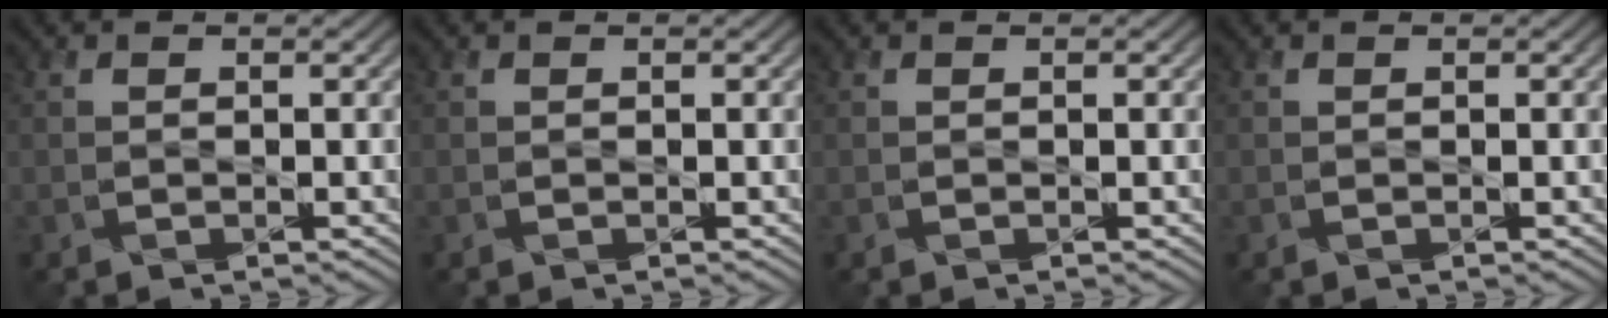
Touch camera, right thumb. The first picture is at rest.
{"total": 0.0}
{"total": 0.0}
{"total": 0.0}